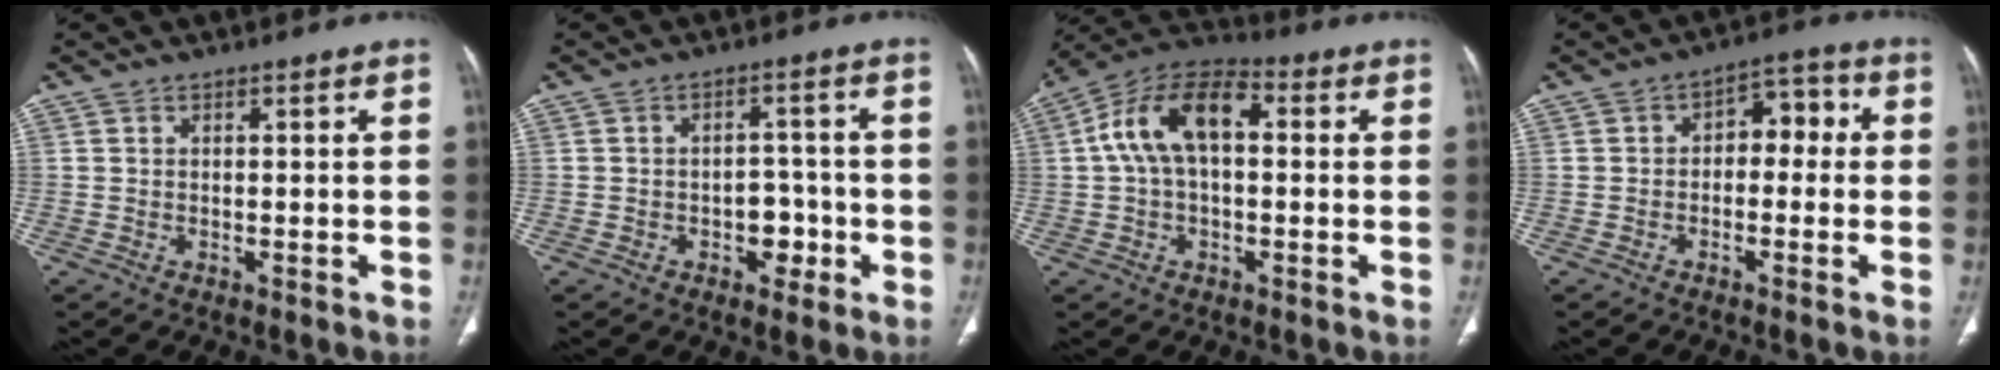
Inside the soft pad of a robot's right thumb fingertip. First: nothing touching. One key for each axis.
{"total": 4.9, "fx": -1.8, "fy": 3.5, "fz": 3.0, "tx": -0.012, "ty": 0.021, "tz": -0.023}
{"total": 13.2, "fx": 1.8, "fy": 7.5, "fz": 10.7, "tx": -0.193, "ty": 0.041, "tz": 0.021}
{"total": 6.5, "fx": -0.2, "fy": 4.4, "fz": 4.8, "tx": -0.035, "ty": 0.035, "tz": -0.014}